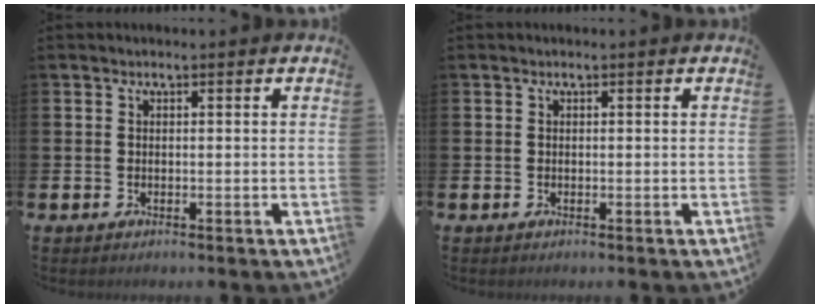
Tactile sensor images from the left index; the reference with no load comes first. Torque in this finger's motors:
{"motor_torque": [0.07, 0.01, 0.00, 0.00]}